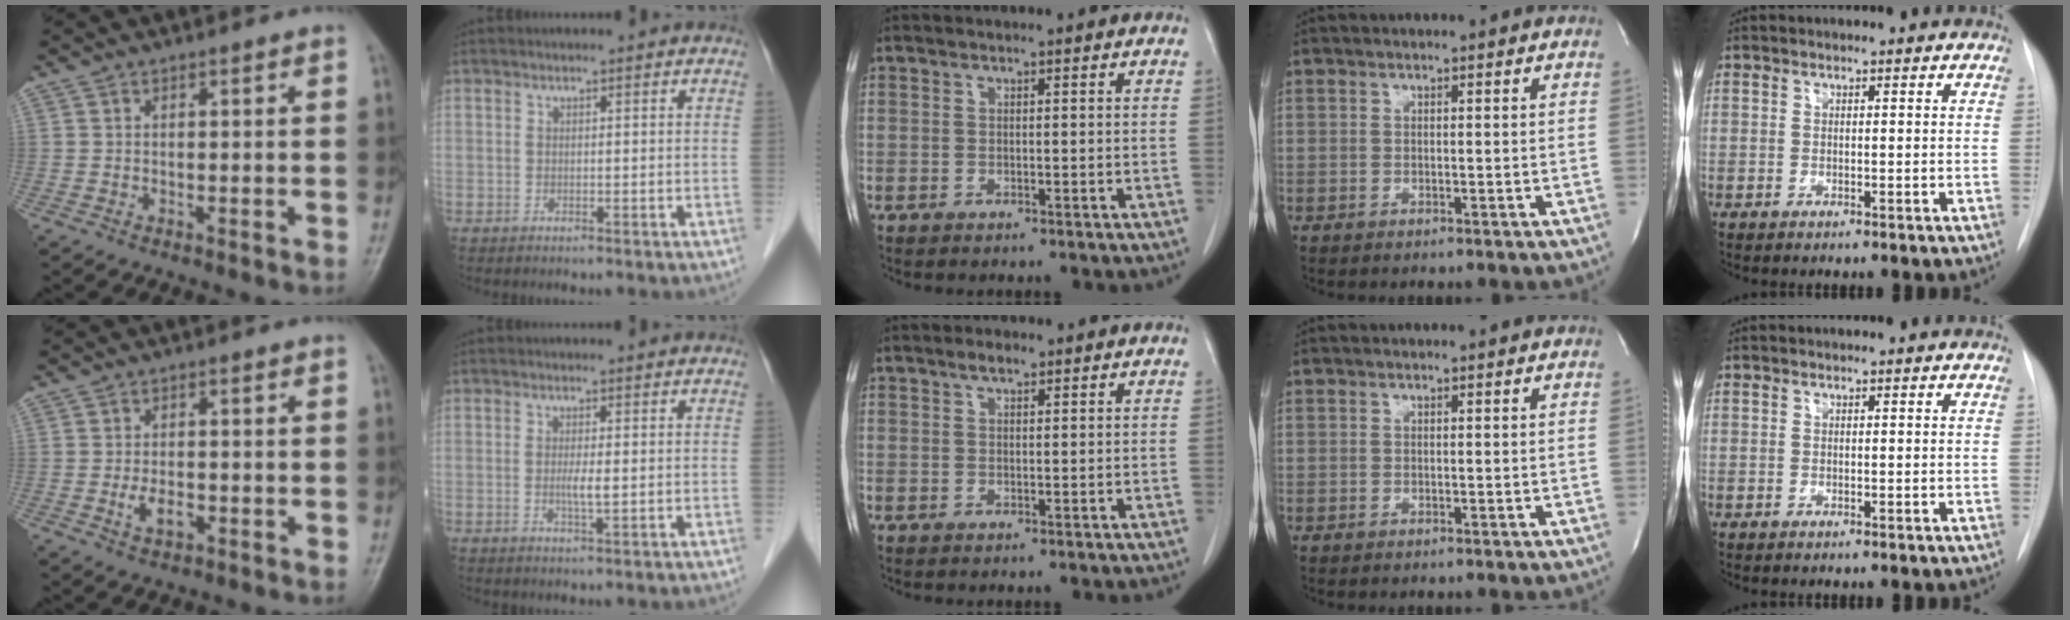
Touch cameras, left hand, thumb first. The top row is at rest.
{"thumb": {"total": 3.5, "force": [-1.1, 2.1, 2.6], "torque": [-0.044, 0.004, -0.017]}, "index": {"total": 2.0, "force": [-0.3, 0.1, 2.0], "torque": [-0.042, -0.007, -0.004]}, "middle": {"total": 1.8, "force": [1.3, 0.7, 1.1], "torque": [-0.023, 0.005, 0.022]}}